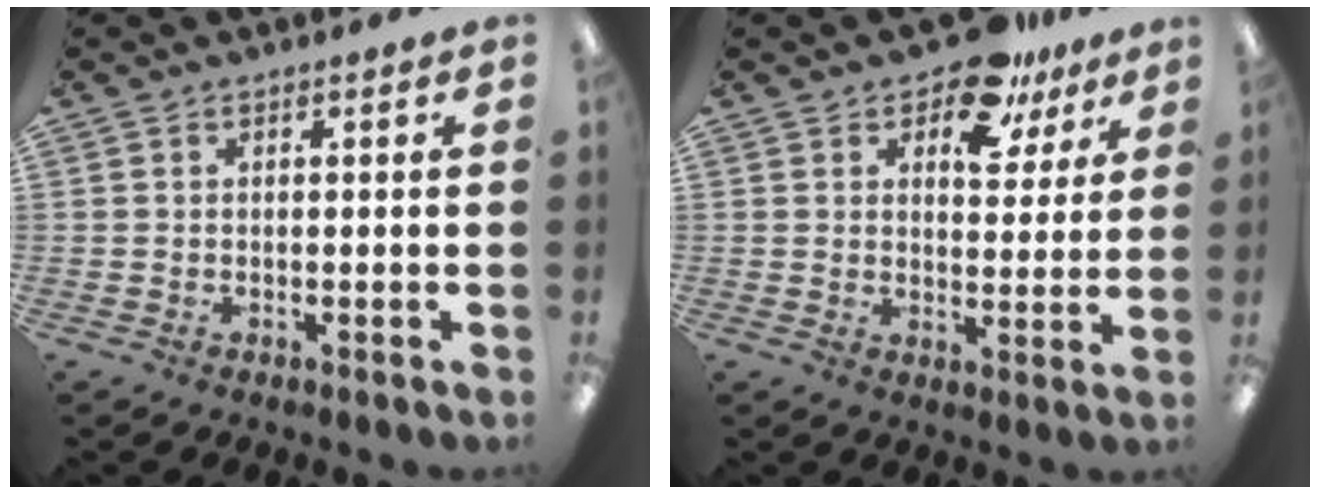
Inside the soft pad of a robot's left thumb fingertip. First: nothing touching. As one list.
[{"total": 12.1, "force": [8.1, 6.1, 6.5], "torque": [-0.086, -0.039, 0.142]}]